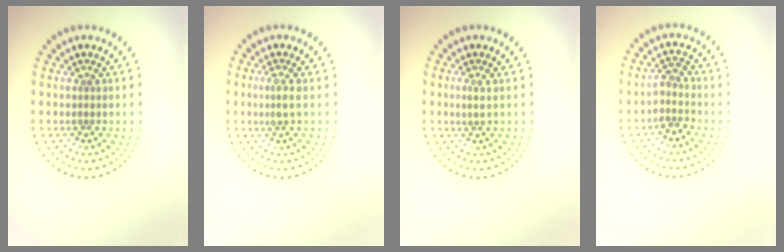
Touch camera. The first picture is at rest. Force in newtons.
{"total": 1.8, "press": 1.4, "slide": 1.2}
{"total": 1.0, "press": 0.8, "slide": 0.6}
{"total": 1.9, "press": 1.5, "slide": 1.0}